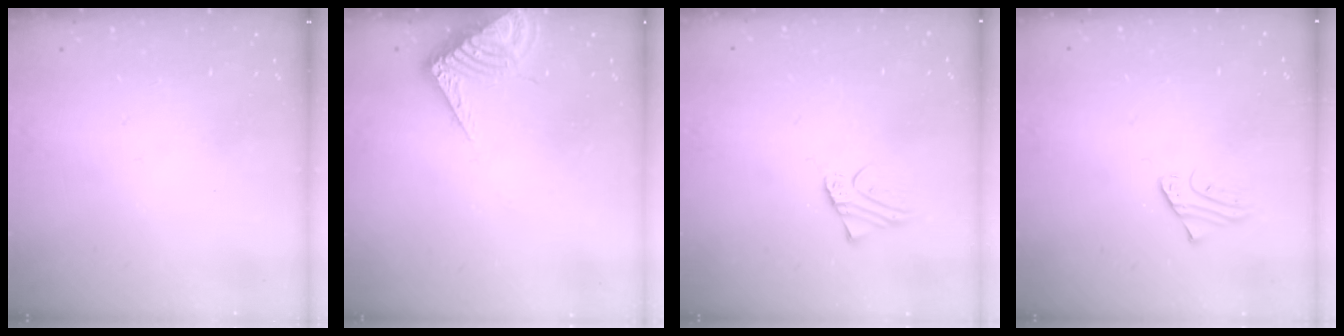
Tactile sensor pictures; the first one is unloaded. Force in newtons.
{"total": 7.5, "press": 7.5, "slide": 0.8}
{"total": 2.1, "press": 2.1, "slide": 0.2}
{"total": 2.6, "press": 2.6, "slide": 0.2}